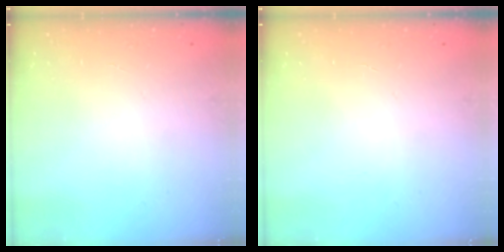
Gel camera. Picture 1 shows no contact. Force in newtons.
{"total": 0.0}